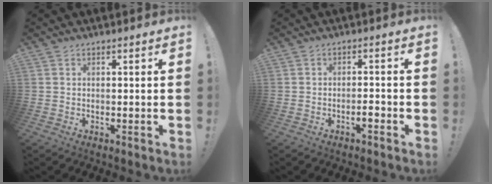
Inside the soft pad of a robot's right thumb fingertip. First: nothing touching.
{"total": 2.2, "force": [-1.4, 0.6, 1.6], "torque": [-0.022, 0.005, -0.024]}